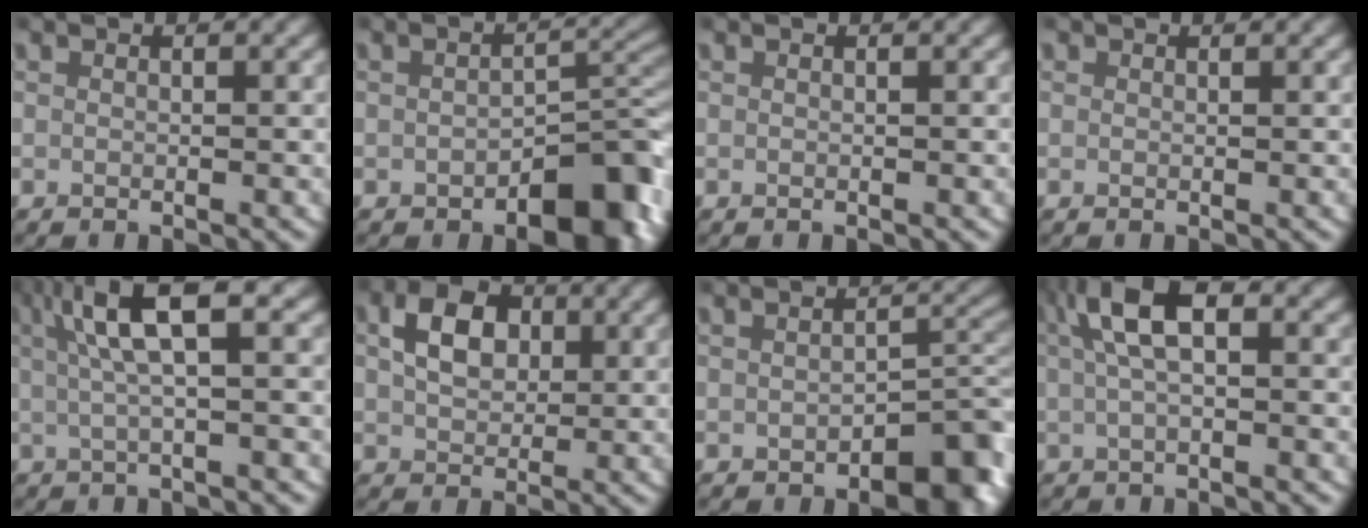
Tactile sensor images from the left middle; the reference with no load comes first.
{"total": 6.7, "force": [-3.1, 3.3, 4.9], "torque": [-0.045, 0.001, -0.044]}
{"total": 0.0}
{"total": 0.7, "force": [0.3, 0.6, 0.2], "torque": [-0.008, -0.001, 0.003]}
{"total": 6.8, "force": [2.3, 2.1, 6.0], "torque": [-0.108, 0.024, 0.025]}
{"total": 5.1, "force": [1.3, 3.7, 3.3], "torque": [-0.051, 0.006, 0.022]}
{"total": 5.1, "force": [-2.2, 2.5, 3.9], "torque": [-0.032, 0.002, -0.033]}
{"total": 6.1, "force": [1.5, 3.0, 5.1], "torque": [-0.103, 0.013, 0.017]}